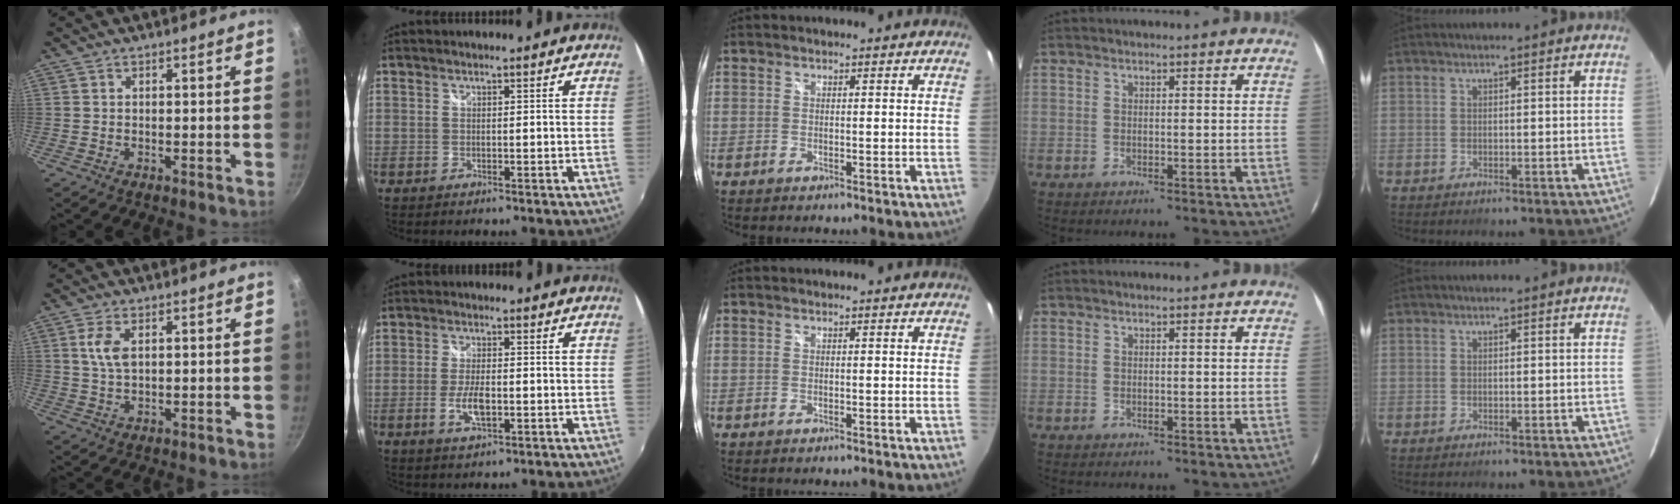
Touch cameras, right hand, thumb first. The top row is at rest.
{"thumb": {"total": 4.7, "force": [1.4, 2.4, 3.8], "torque": [-0.076, -0.003, 0.029]}, "index": {"total": 5.1, "force": [-1.4, 1.9, 4.5], "torque": [-0.096, -0.003, -0.024]}}